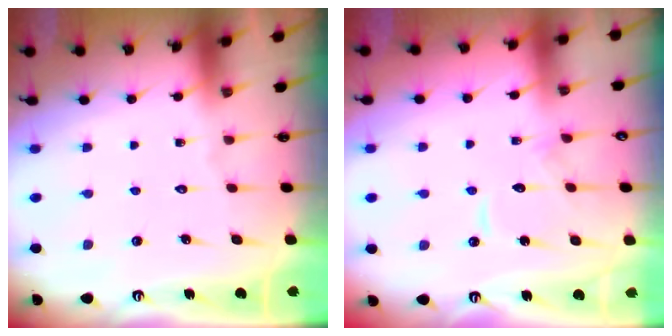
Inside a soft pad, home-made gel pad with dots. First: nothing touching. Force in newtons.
{"total": 10.3, "press": 10.2, "slide": 0.7}